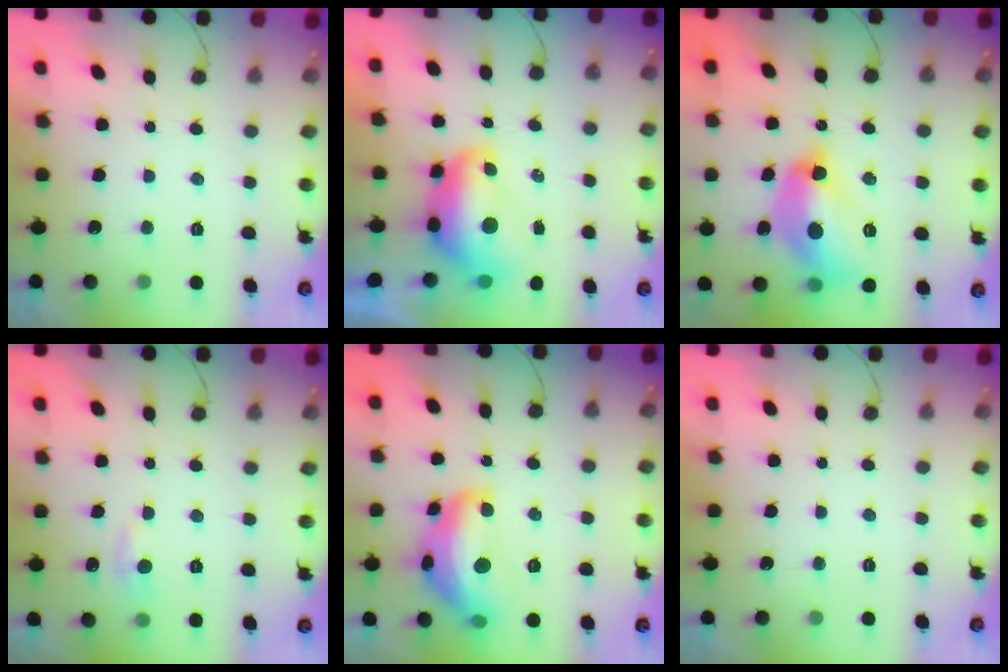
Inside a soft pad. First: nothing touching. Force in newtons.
{"total": 11.2, "press": 11.2, "slide": 1.0}
{"total": 14.6, "press": 14.5, "slide": 1.4}
{"total": 5.2, "press": 5.2, "slide": 0.6}
{"total": 15.3, "press": 15.3, "slide": 1.1}
{"total": 0.0}